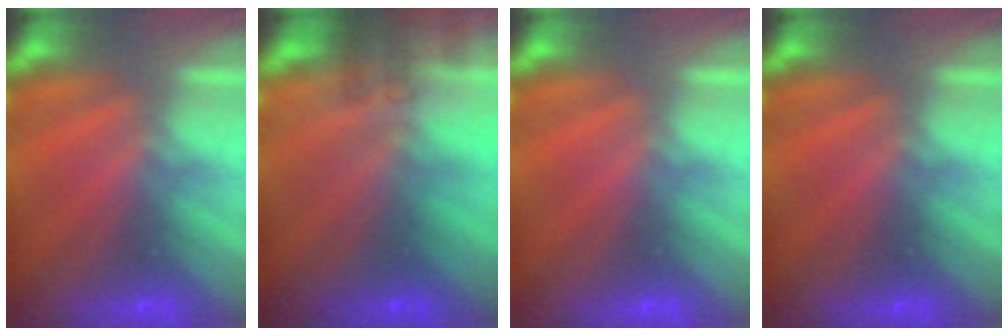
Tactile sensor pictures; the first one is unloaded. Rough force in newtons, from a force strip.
{"total": 7.4}
{"total": 0.0}
{"total": 0.0}